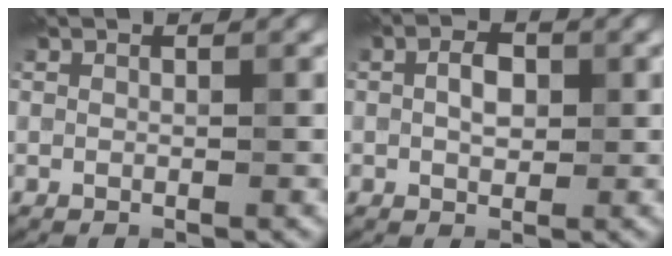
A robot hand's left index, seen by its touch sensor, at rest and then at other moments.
{"total": 2.4, "force": [0.2, 1.5, 1.9], "torque": [-0.035, 0.003, 0.000]}